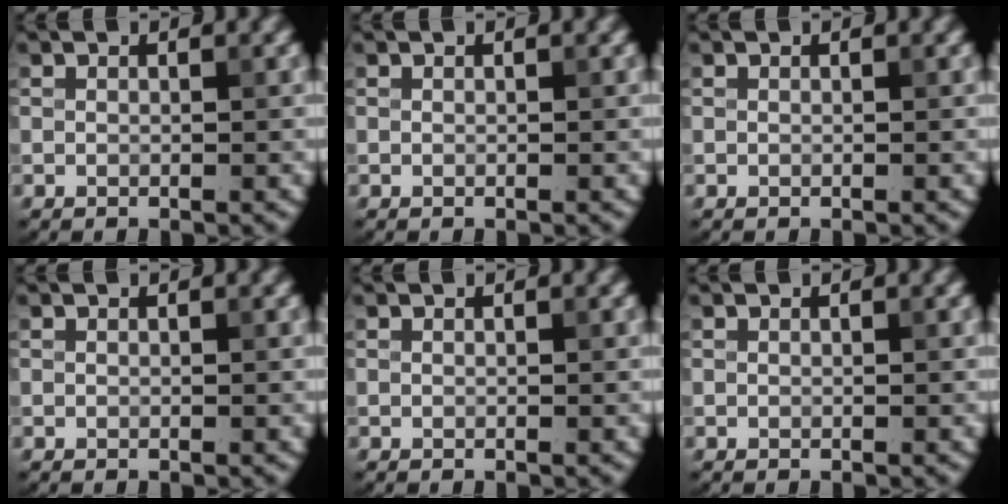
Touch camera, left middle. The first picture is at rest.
{"total": 0.0}
{"total": 0.0}
{"total": 0.0}
{"total": 0.0}
{"total": 0.0}